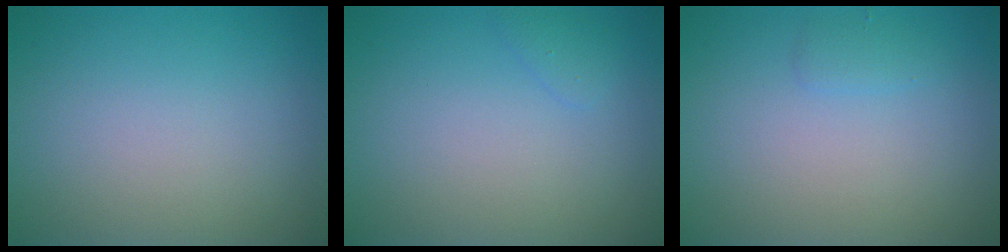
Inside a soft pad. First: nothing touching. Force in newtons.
{"total": 0.9, "press": 0.9, "slide": 0.0}
{"total": 0.9, "press": 0.9, "slide": 0.0}